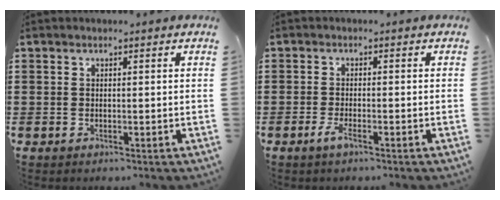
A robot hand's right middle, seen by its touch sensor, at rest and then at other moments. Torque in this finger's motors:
{"motor_torque": [0.48, -0.39, 0.03, 0.03]}